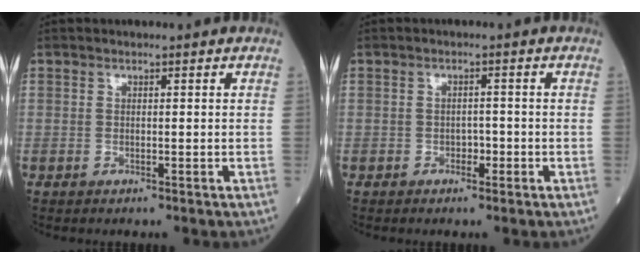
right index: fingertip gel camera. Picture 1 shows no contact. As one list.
[{"total": 1.4, "force": [-0.7, 0.9, 0.8], "torque": [-0.007, 0.005, -0.013]}]